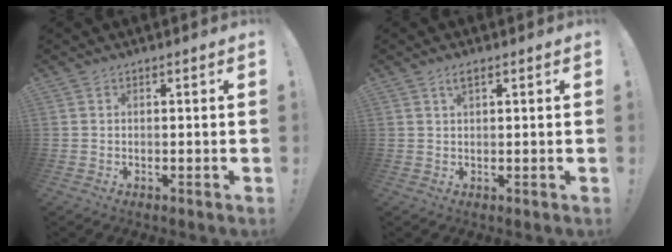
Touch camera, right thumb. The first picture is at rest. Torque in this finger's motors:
{"motor_torque": [0.10, 0.02, 0.29, 0.07, -0.01]}